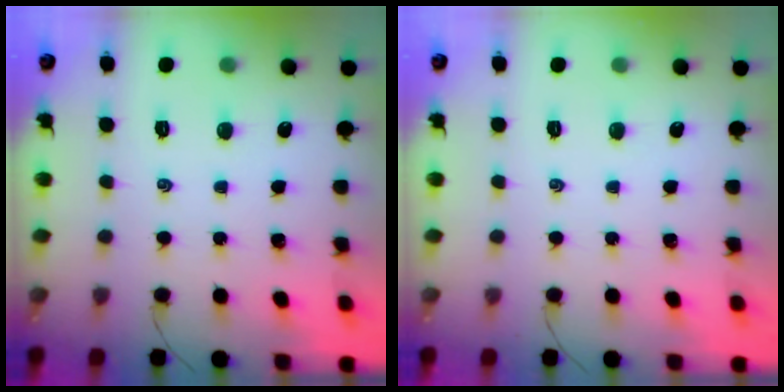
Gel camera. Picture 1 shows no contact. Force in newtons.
{"total": 0.0}